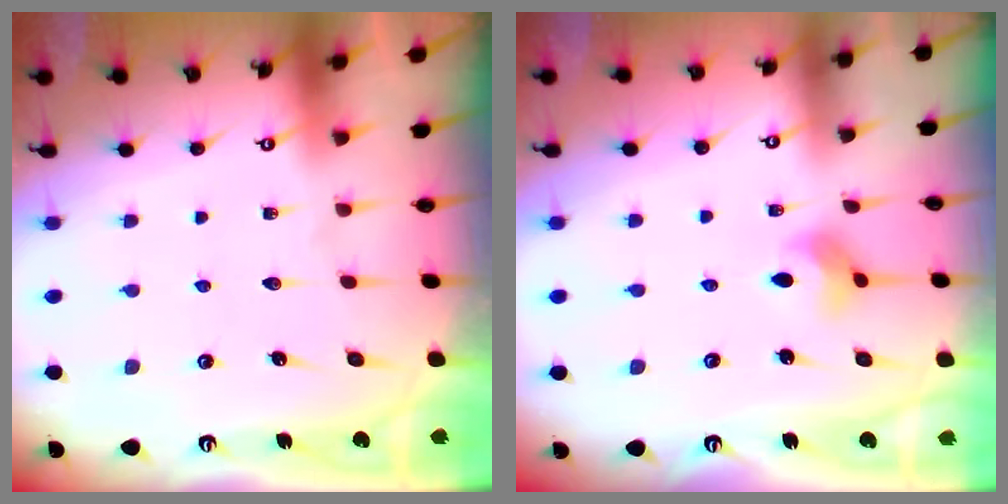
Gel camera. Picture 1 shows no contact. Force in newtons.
{"total": 3.5, "press": 3.4, "slide": 0.7}